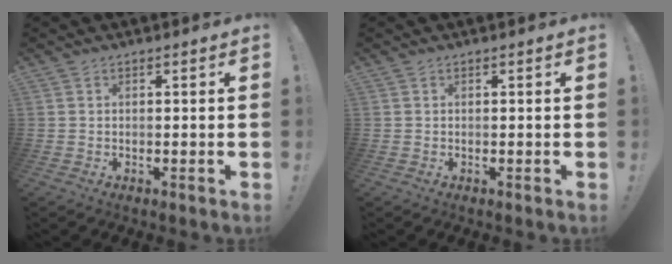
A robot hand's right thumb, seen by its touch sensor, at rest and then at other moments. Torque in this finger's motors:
{"motor_torque": [0.00, 0.00, 0.00, 0.00, 0.04]}